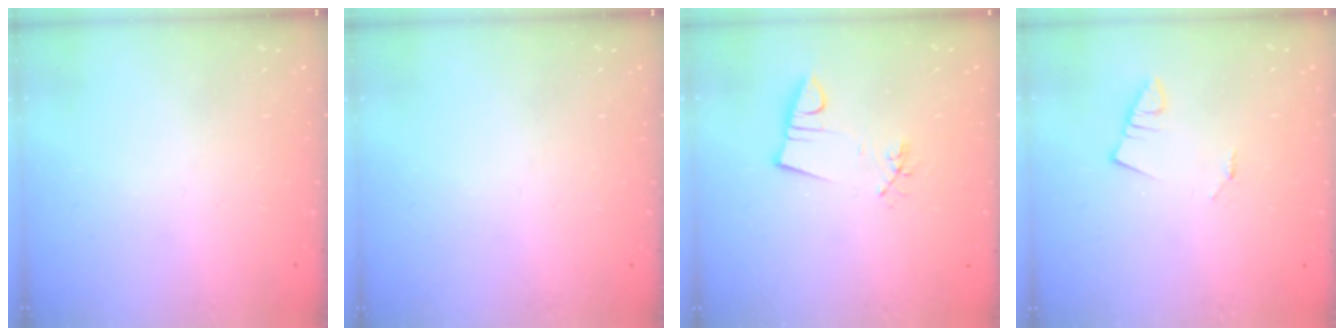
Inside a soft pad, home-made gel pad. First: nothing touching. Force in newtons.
{"total": 0.0}
{"total": 2.9, "press": 1.3, "slide": 2.6}
{"total": 1.3, "press": 1.3, "slide": 0.1}